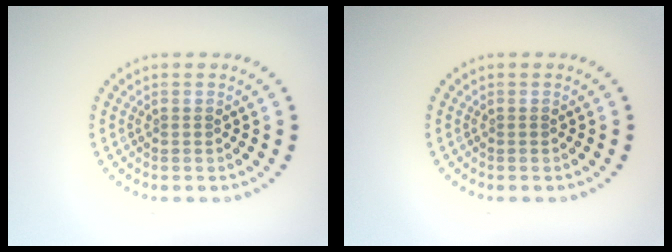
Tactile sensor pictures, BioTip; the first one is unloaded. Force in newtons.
{"total": 0.0}